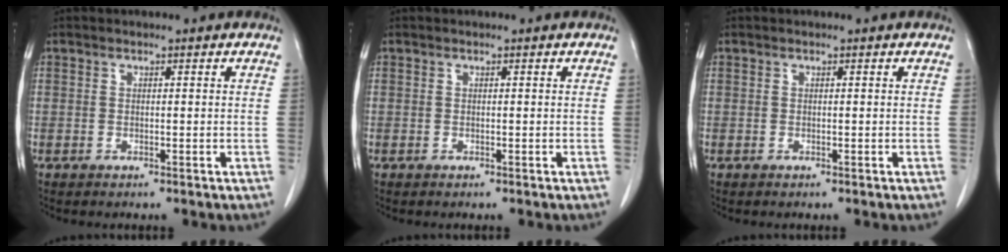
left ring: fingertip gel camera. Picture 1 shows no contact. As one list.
[{"total": 0.0}, {"total": 0.0}]